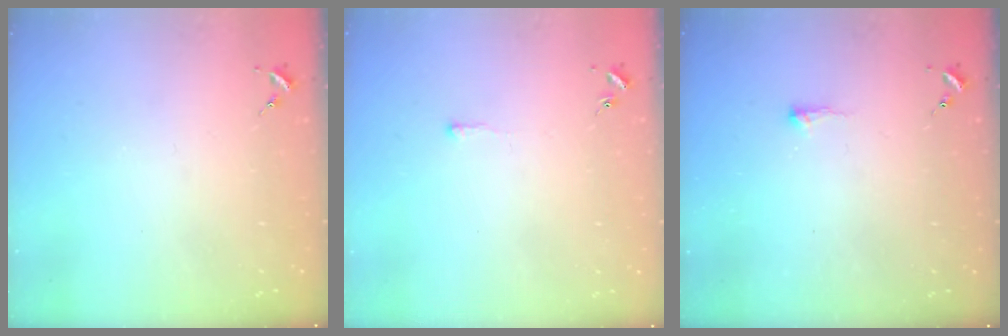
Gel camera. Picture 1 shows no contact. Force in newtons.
{"total": 2.6, "press": 2.6, "slide": 0.4}
{"total": 4.2, "press": 4.1, "slide": 0.8}